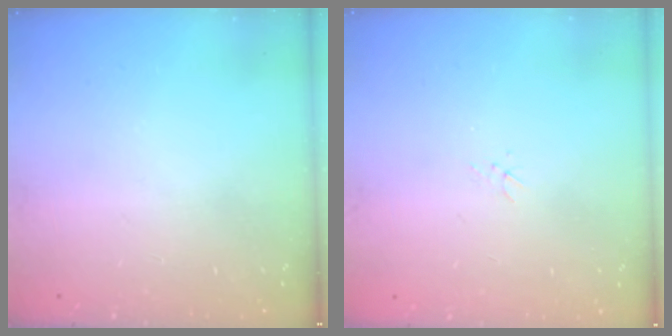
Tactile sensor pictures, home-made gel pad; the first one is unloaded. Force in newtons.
{"total": 1.5, "press": 1.5, "slide": 0.2}